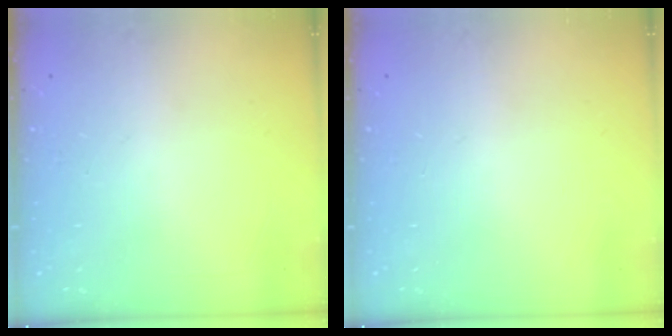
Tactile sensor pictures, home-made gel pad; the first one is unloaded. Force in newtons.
{"total": 0.0}